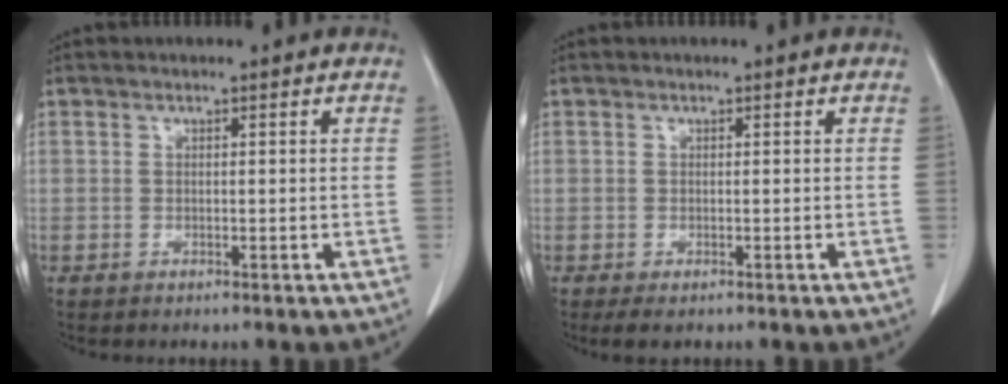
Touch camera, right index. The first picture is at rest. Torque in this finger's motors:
{"motor_torque": [-0.87, 0.14, -0.31, -0.10]}